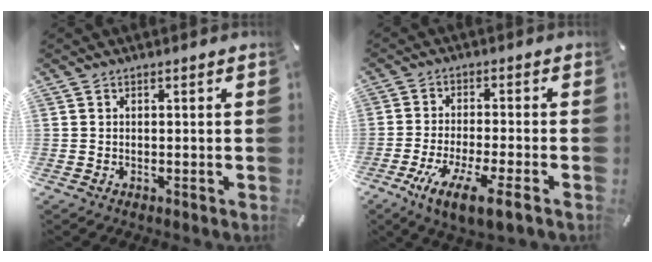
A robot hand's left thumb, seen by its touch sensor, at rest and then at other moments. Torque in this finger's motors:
{"motor_torque": [-0.39, 1.40, 1.63, 0.54, 0.38]}